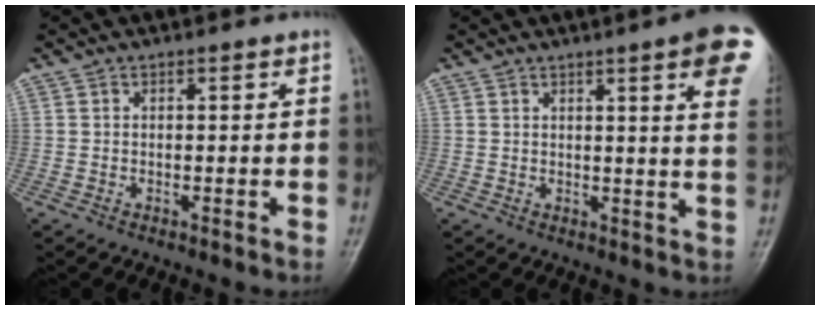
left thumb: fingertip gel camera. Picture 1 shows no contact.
{"total": 11.7, "force": [5.7, 1.3, 10.1], "torque": [-0.107, -0.018, 0.058]}